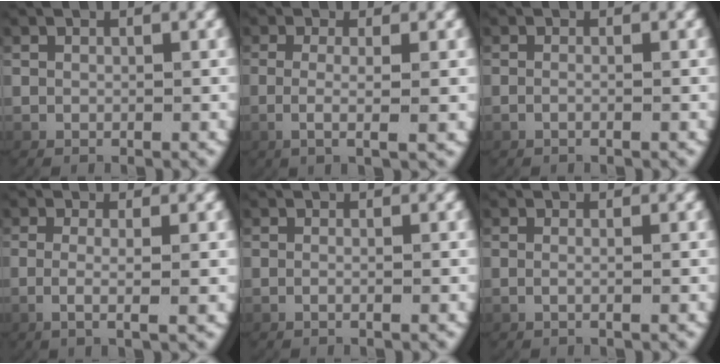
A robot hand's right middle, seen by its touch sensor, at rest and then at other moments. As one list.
[{"total": 3.2, "force": [0.0, 0.1, 3.2], "torque": [-0.070, -0.008, 0.006]}, {"total": 1.1, "force": [-0.8, -0.1, 0.8], "torque": [-0.027, -0.004, -0.010]}, {"total": 2.8, "force": [-0.1, 0.0, 2.8], "torque": [-0.065, -0.009, 0.003]}, {"total": 0.9, "force": [-0.7, -0.2, 0.6], "torque": [-0.022, -0.005, -0.009]}, {"total": 1.0, "force": [-0.4, -0.4, 0.9], "torque": [-0.030, -0.007, -0.002]}]